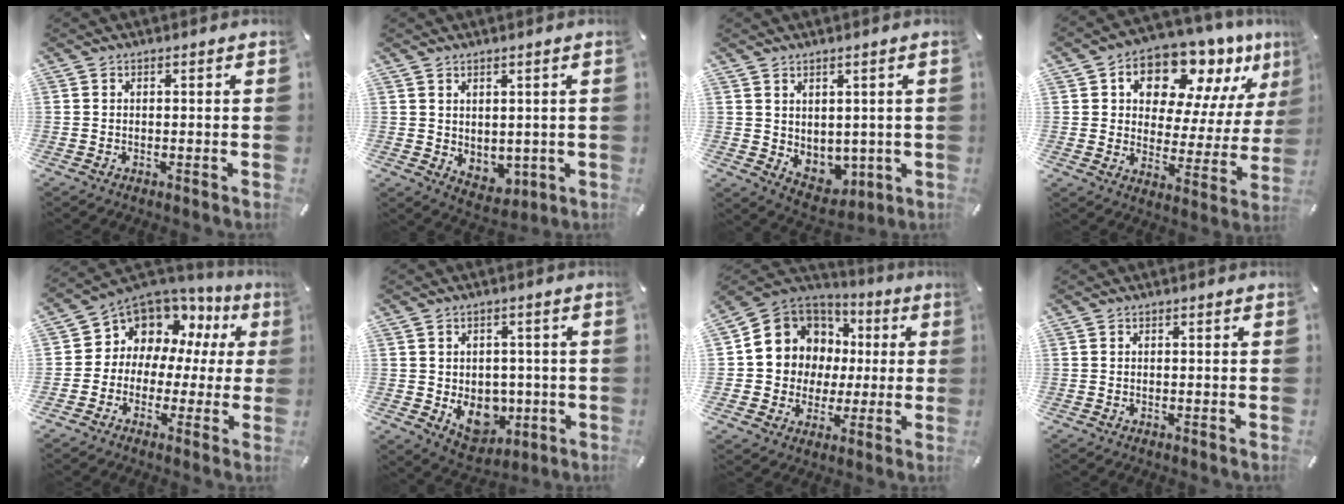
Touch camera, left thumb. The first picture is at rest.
{"total": 3.8, "force": [1.8, 3.1, 1.1], "torque": [-0.005, -0.016, 0.035]}
{"total": 4.9, "force": [2.1, 4.3, 1.2], "torque": [-0.013, -0.023, 0.046]}
{"total": 14.3, "force": [10.4, 7.8, 5.9], "torque": [-0.091, -0.091, 0.181]}
{"total": 9.4, "force": [4.8, 7.6, 2.6], "torque": [-0.065, -0.044, 0.095]}
{"total": 10.2, "force": [-2.0, 8.2, 5.6], "torque": [-0.077, -0.006, -0.028]}
{"total": 11.3, "force": [2.0, 11.0, 1.5], "torque": [-0.033, -0.032, 0.050]}
{"total": 0.0}